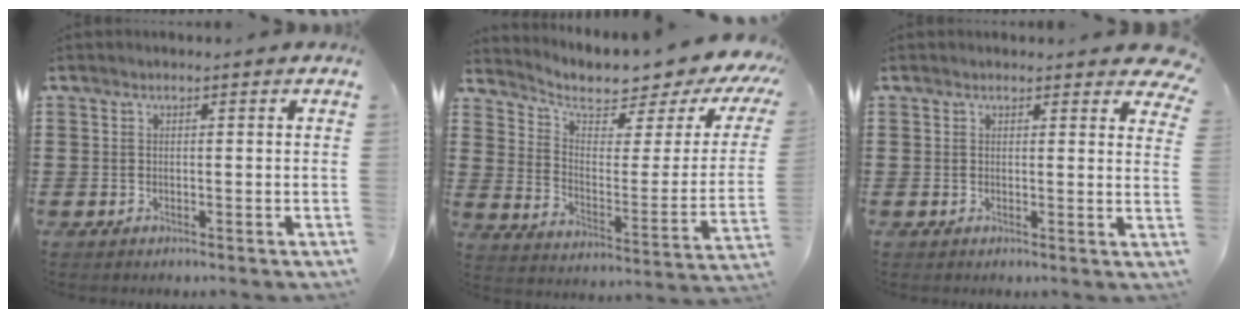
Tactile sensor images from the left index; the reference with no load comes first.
{"total": 4.9, "force": [4.1, 1.6, 2.3], "torque": [-0.055, -0.043, 0.062]}
{"total": 2.2, "force": [2.0, 0.5, 0.7], "torque": [-0.004, -0.006, 0.035]}